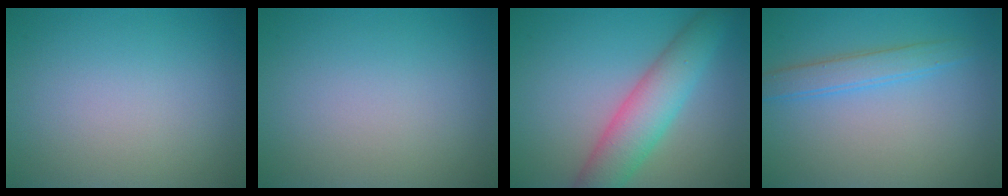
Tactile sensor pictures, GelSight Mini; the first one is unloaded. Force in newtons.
{"total": 0.0}
{"total": 5.9, "press": 5.9, "slide": 0.3}
{"total": 2.5, "press": 2.5, "slide": 0.1}